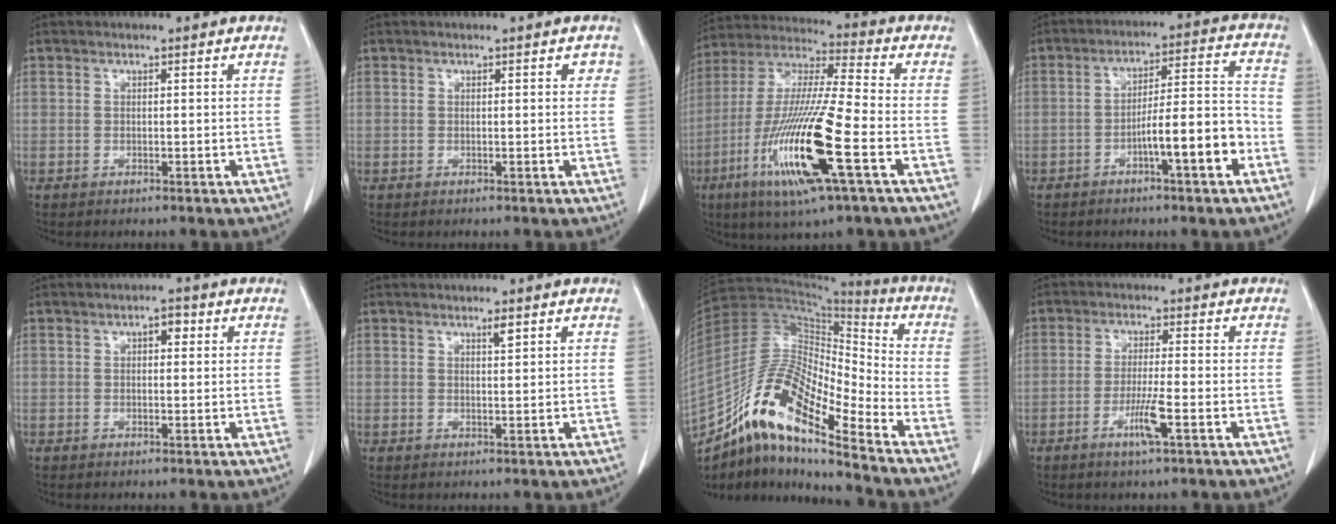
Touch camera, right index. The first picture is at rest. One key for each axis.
{"total": 1.1, "fx": 0.4, "fy": 0.6, "fz": 0.9, "tx": -0.006, "ty": 0.005, "tz": 0.004}
{"total": 18.8, "fx": -6.8, "fy": 0.9, "fz": 17.5, "tx": -0.369, "ty": -0.028, "tz": -0.130}
{"total": 9.9, "fx": -4.2, "fy": 0.8, "fz": 8.9, "tx": -0.138, "ty": 0.021, "tz": -0.064}
{"total": 2.0, "fx": 0.7, "fy": 1.0, "fz": 1.6, "tx": -0.023, "ty": 0.009, "tz": 0.008}
{"total": 1.3, "fx": 0.9, "fy": 0.2, "fz": 1.0, "tx": -0.020, "ty": -0.003, "tz": 0.015}
{"total": 16.6, "fx": -11.9, "fy": 2.7, "fz": 11.3, "tx": -0.214, "ty": 0.024, "tz": -0.212}
{"total": 4.9, "fx": -2.2, "fy": -0.2, "fz": 4.4, "tx": -0.083, "ty": -0.009, "tz": -0.042}